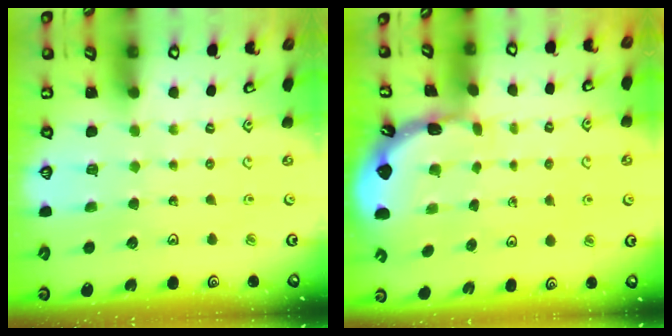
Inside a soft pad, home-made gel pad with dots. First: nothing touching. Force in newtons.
{"total": 1.6, "press": 1.6, "slide": 0.1}